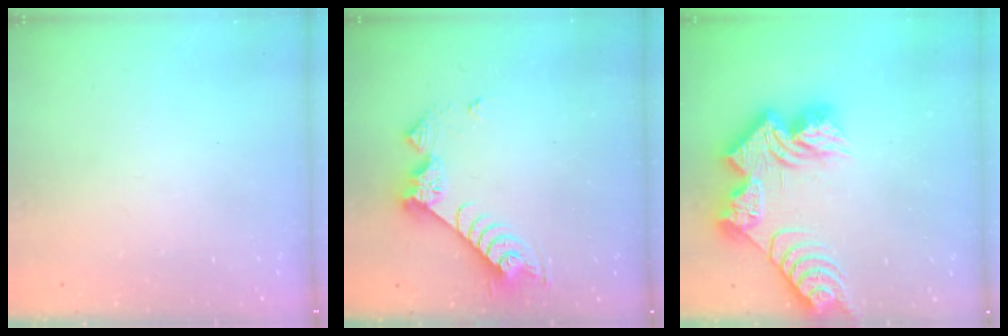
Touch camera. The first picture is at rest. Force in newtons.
{"total": 10.0, "press": 9.9, "slide": 0.5}
{"total": 19.6, "press": 19.6, "slide": 1.4}